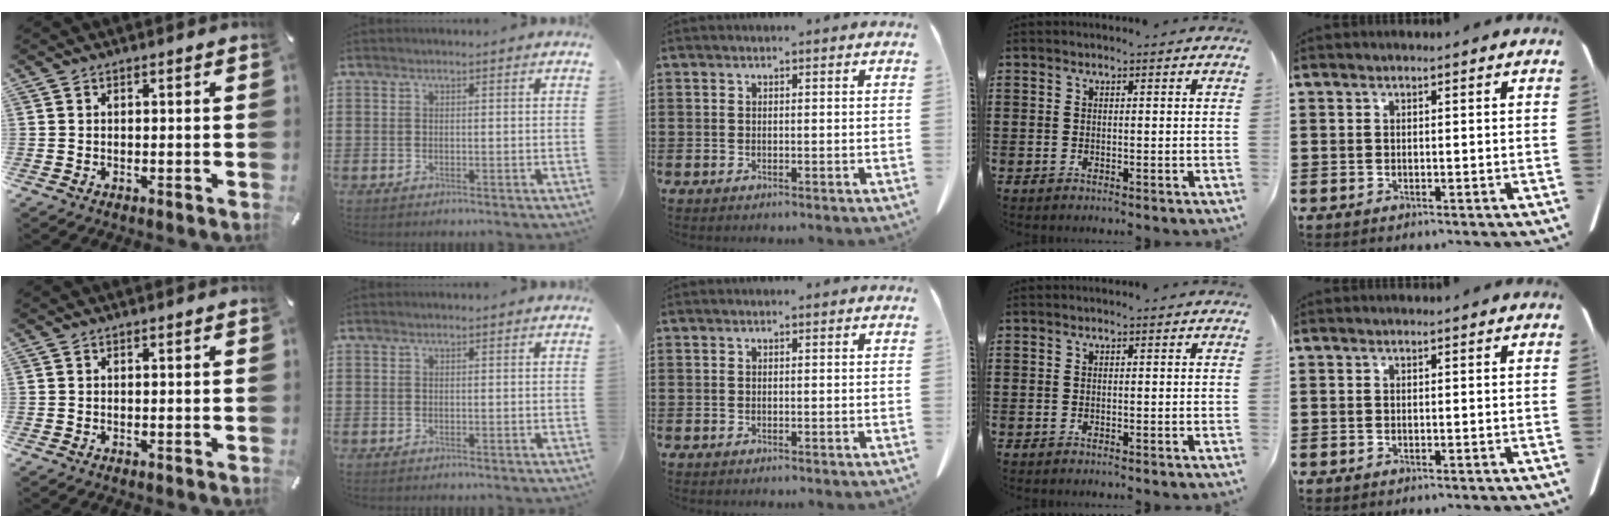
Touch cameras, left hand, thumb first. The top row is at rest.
{}